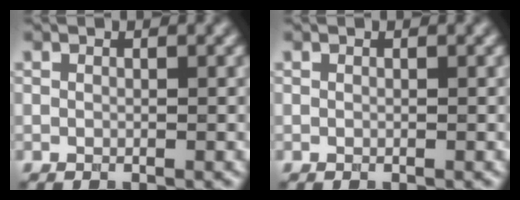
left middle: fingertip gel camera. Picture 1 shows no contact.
{"total": 0.0}